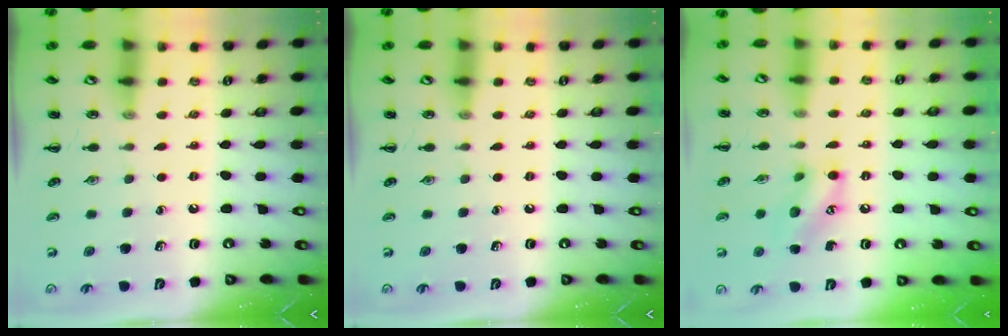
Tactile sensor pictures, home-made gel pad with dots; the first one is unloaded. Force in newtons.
{"total": 0.0}
{"total": 10.7, "press": 10.7, "slide": 0.3}